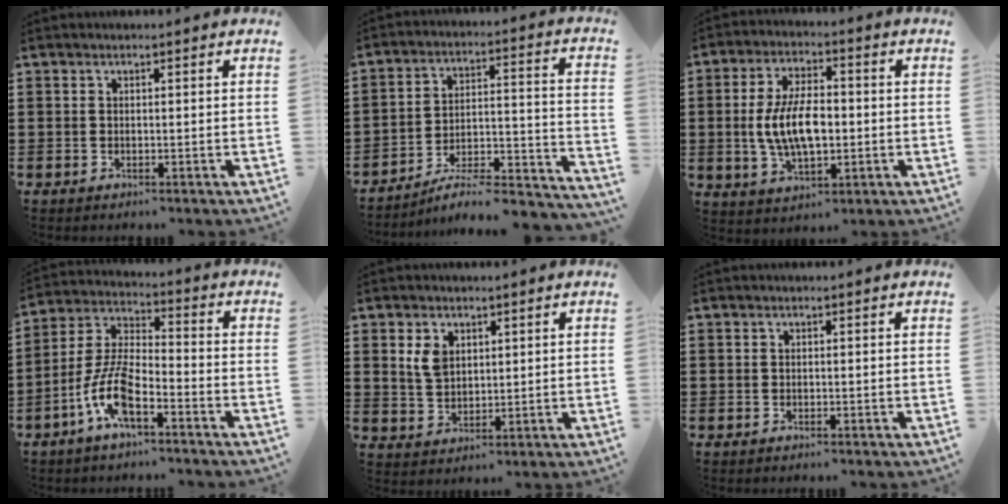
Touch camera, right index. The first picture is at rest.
{"total": 5.7, "force": [-5.0, 1.0, 2.6], "torque": [-0.042, -0.010, -0.098]}
{"total": 9.3, "force": [-0.5, 4.5, 8.0], "torque": [-0.172, -0.004, -0.018]}
{"total": 8.7, "force": [-5.0, 2.7, 6.6], "torque": [-0.167, -0.011, -0.102]}
{"total": 3.9, "force": [1.7, 2.7, 2.3], "torque": [-0.054, 0.009, 0.032]}
{"total": 0.0}